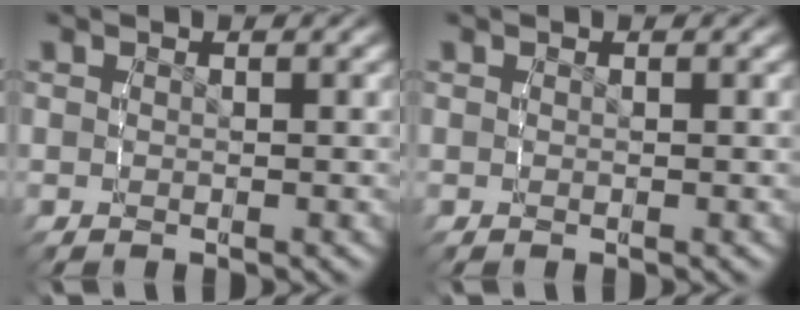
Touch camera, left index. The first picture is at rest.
{"total": 0.0}